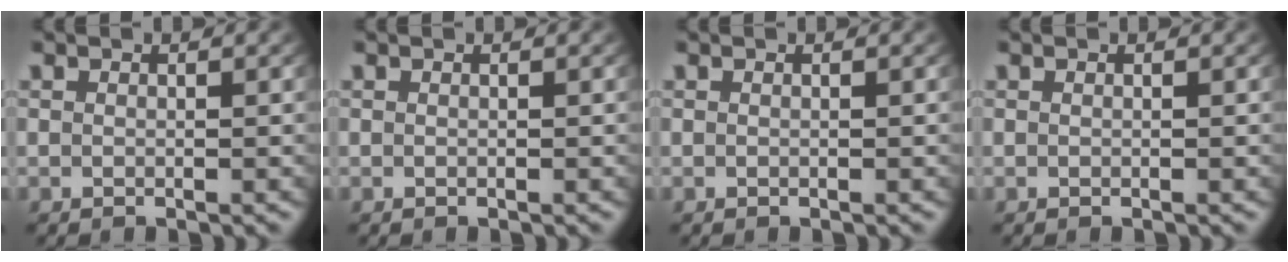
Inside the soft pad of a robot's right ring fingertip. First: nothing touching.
{"total": 0.0}
{"total": 0.0}
{"total": 0.0}